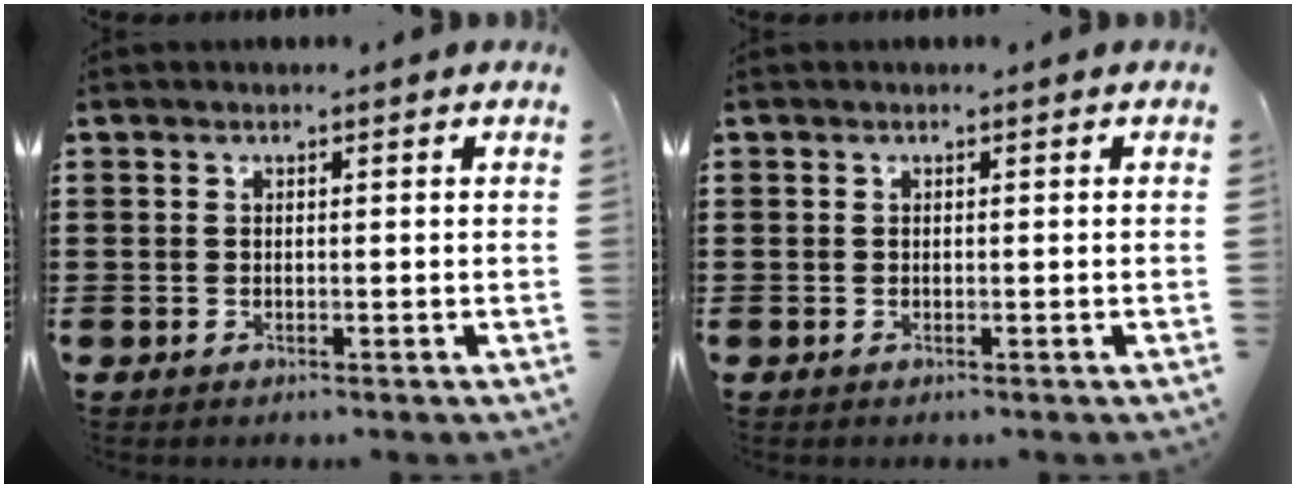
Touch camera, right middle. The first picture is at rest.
{"total": 0.0}